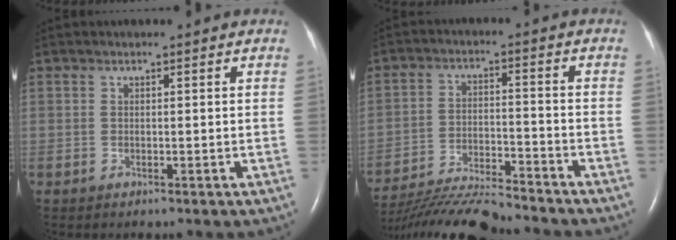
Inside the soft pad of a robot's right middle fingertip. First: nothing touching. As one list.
[{"total": 14.6, "force": [-13.8, 0.2, 4.7], "torque": [-0.089, -0.018, -0.231]}]